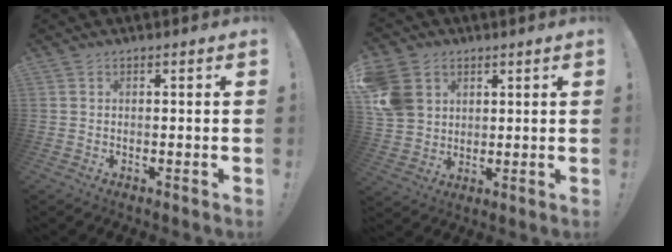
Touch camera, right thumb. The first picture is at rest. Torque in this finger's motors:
{"motor_torque": [0.93, 1.02, 0.83, 0.46, 0.13]}